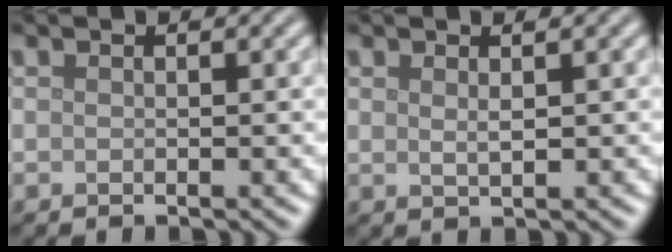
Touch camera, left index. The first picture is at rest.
{"total": 1.2, "force": [0.6, 0.3, 1.0], "torque": [-0.017, -0.001, 0.009]}